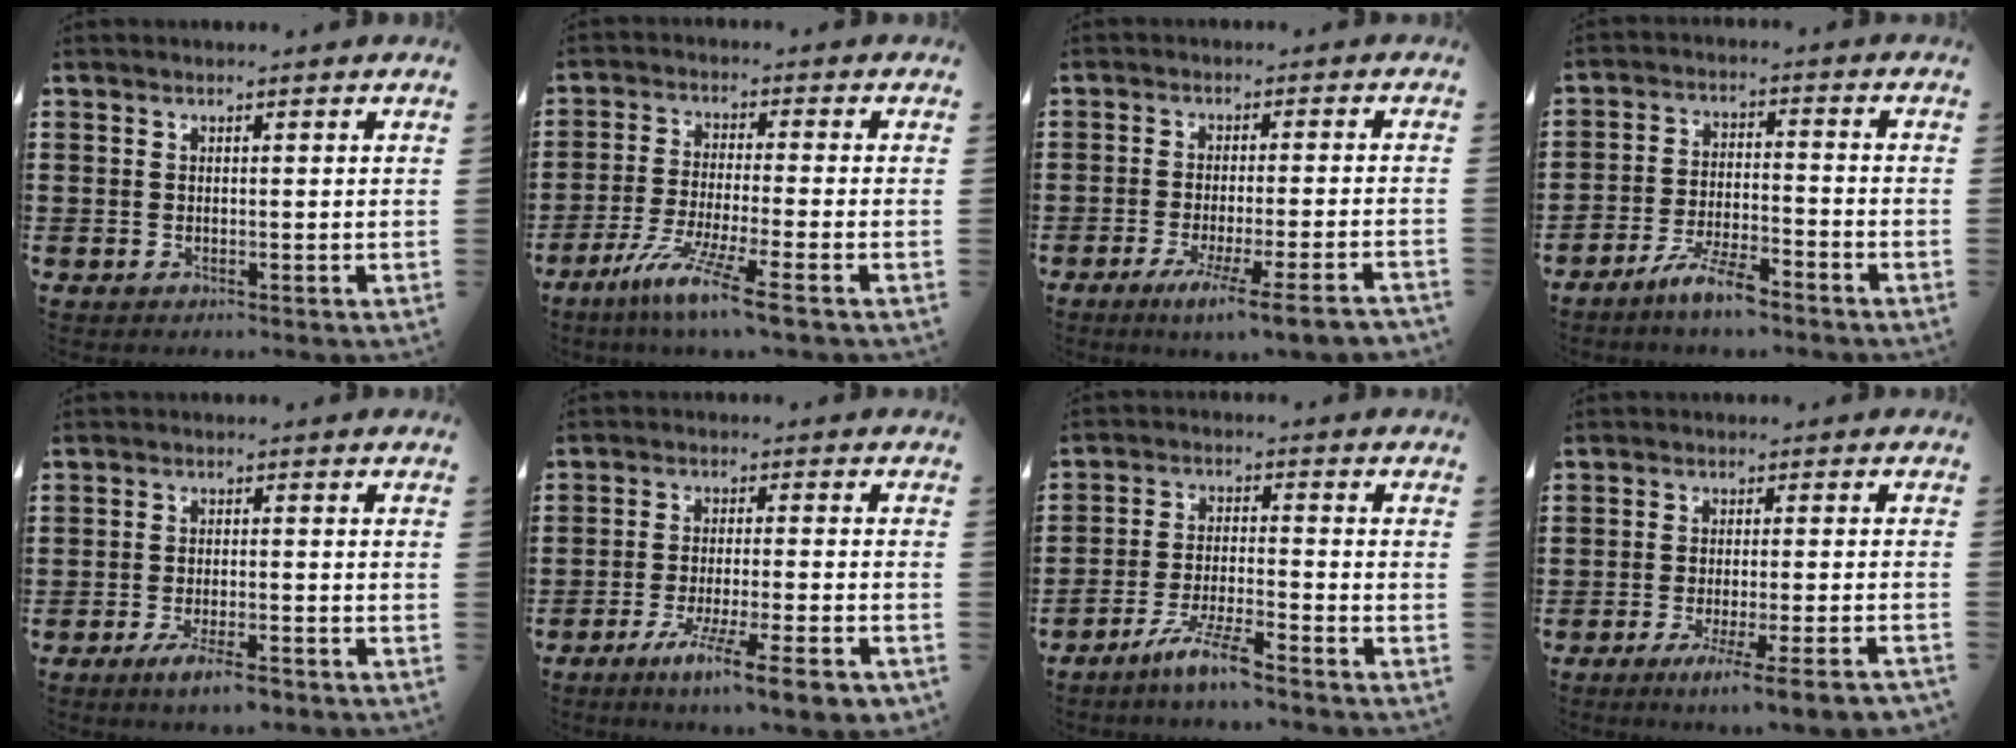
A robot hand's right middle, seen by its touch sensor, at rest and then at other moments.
{"total": 7.8, "force": [-5.7, -0.2, 5.3], "torque": [-0.111, -0.015, -0.110]}
{"total": 6.0, "force": [-4.3, -0.4, 4.1], "torque": [-0.070, -0.014, -0.077]}
{"total": 6.4, "force": [-5.3, 1.0, 3.4], "torque": [-0.073, 0.000, -0.101]}
{"total": 4.5, "force": [-3.0, 1.0, 3.2], "torque": [-0.063, 0.000, -0.056]}
{"total": 8.4, "force": [-6.0, 0.5, 5.8], "torque": [-0.102, -0.009, -0.108]}
{"total": 6.5, "force": [-5.3, 0.1, 3.7], "torque": [-0.086, -0.012, -0.103]}
{"total": 5.2, "force": [-3.9, -0.4, 3.4], "torque": [-0.050, -0.014, -0.067]}